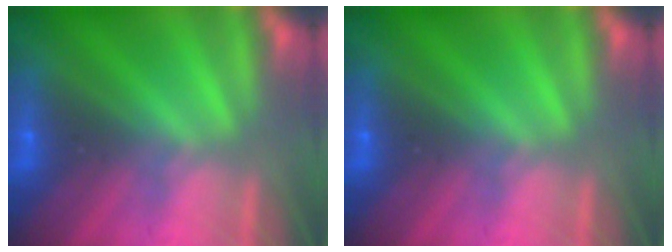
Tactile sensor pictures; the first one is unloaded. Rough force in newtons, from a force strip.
{"total": 0.0}